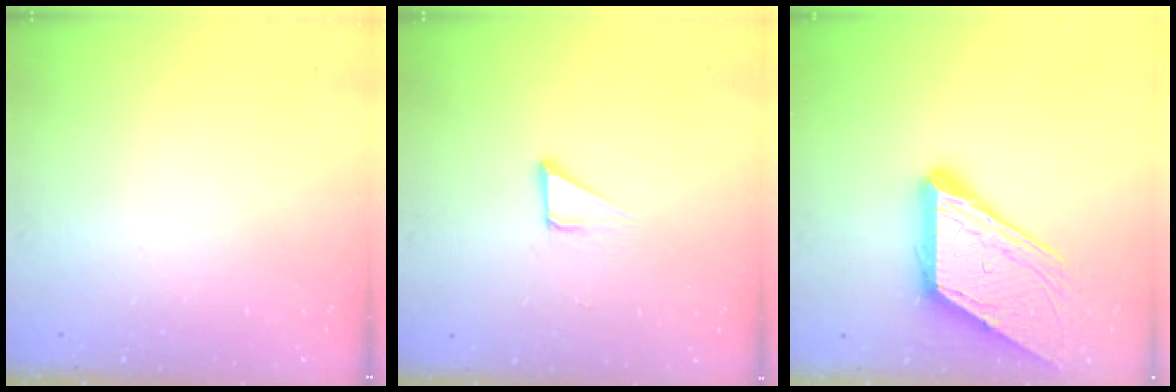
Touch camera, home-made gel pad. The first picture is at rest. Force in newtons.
{"total": 3.3, "press": 3.3, "slide": 0.1}
{"total": 13.5, "press": 13.4, "slide": 1.6}